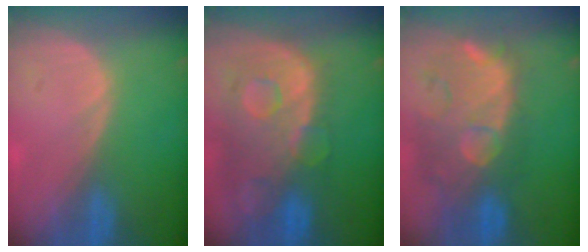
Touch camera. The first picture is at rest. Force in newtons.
{"total": 12.5, "press": 10.3, "slide": 7.0}
{"total": 12.2, "press": 11.0, "slide": 5.2}